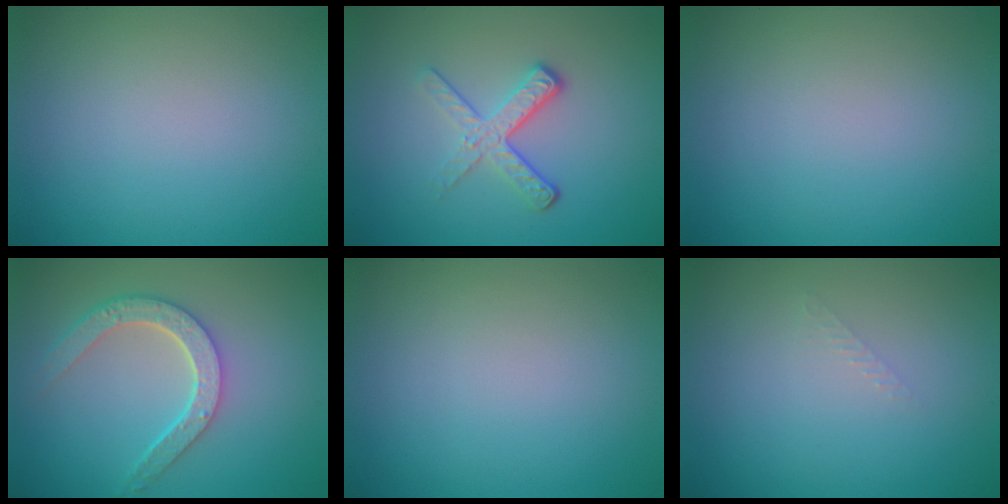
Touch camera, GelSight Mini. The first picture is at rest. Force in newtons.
{"total": 3.5, "press": 2.3, "slide": 2.7}
{"total": 0.0}
{"total": 4.4, "press": 3.5, "slide": 2.7}
{"total": 0.0}
{"total": 0.8, "press": 0.7, "slide": 0.2}